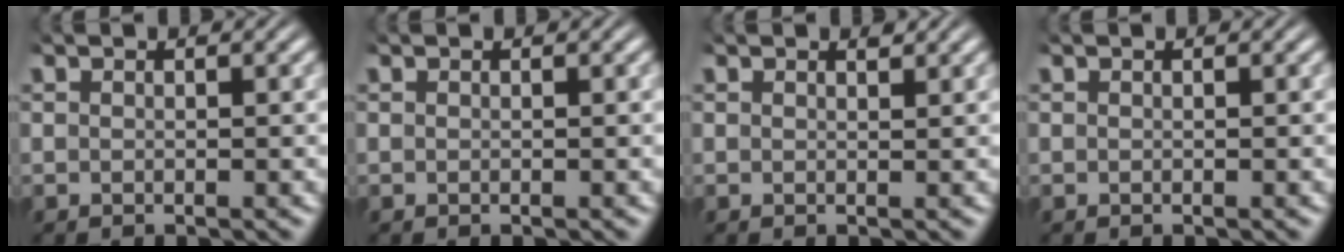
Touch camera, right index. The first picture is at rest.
{"total": 0.0}
{"total": 0.5, "force": [0.5, -0.2, 0.1], "torque": [0.002, -0.006, 0.010]}
{"total": 0.0}